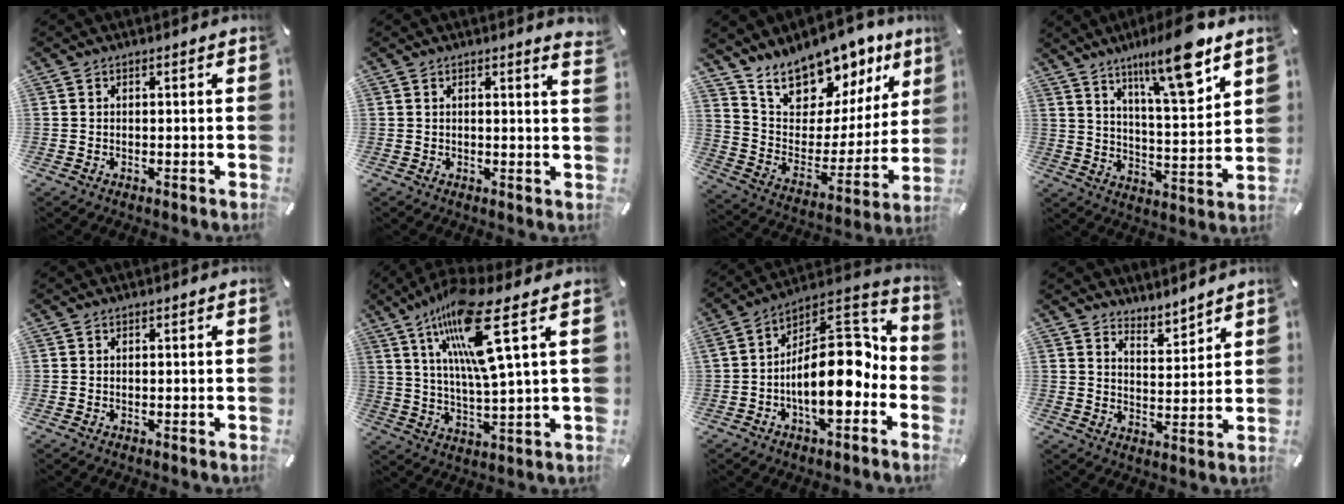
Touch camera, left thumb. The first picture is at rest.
{"total": 2.3, "force": [1.5, 0.0, 1.7], "torque": [-0.026, -0.006, 0.025]}
{"total": 14.1, "force": [12.6, 6.2, 1.5], "torque": [-0.035, -0.126, 0.225]}
{"total": 15.1, "force": [10.8, 2.7, 10.2], "torque": [-0.166, -0.064, 0.172]}
{"total": 0.0}
{"total": 16.5, "force": [8.4, 1.8, 14.1], "torque": [-0.292, -0.029, 0.124]}
{"total": 16.6, "force": [-2.6, 8.8, 13.8], "torque": [-0.214, -0.011, -0.040]}
{"total": 5.1, "force": [4.8, 1.5, -0.6], "torque": [0.007, -0.041, 0.088]}